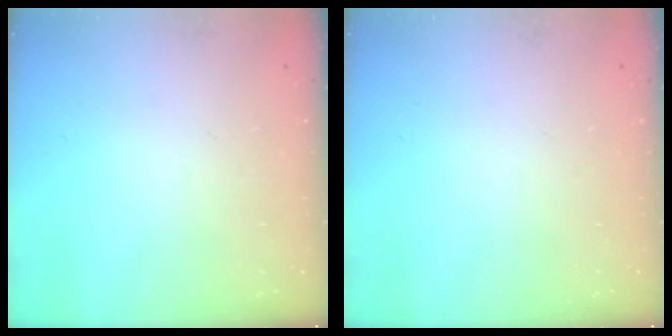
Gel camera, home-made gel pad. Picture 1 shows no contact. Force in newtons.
{"total": 0.0}